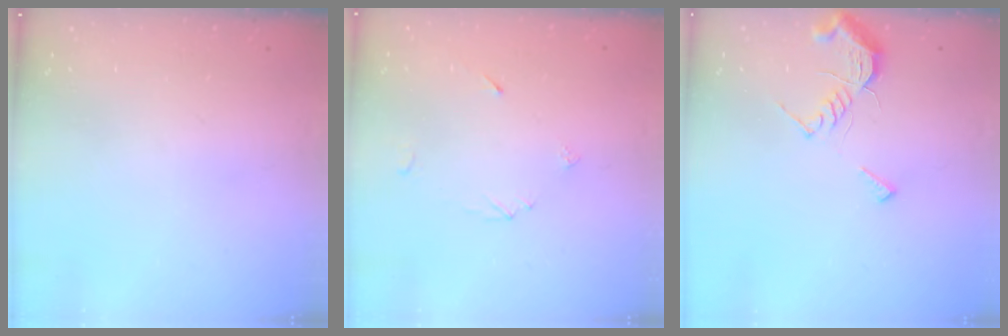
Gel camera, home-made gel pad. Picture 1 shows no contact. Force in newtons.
{"total": 2.3, "press": 2.3, "slide": 0.2}
{"total": 8.3, "press": 8.3, "slide": 0.2}